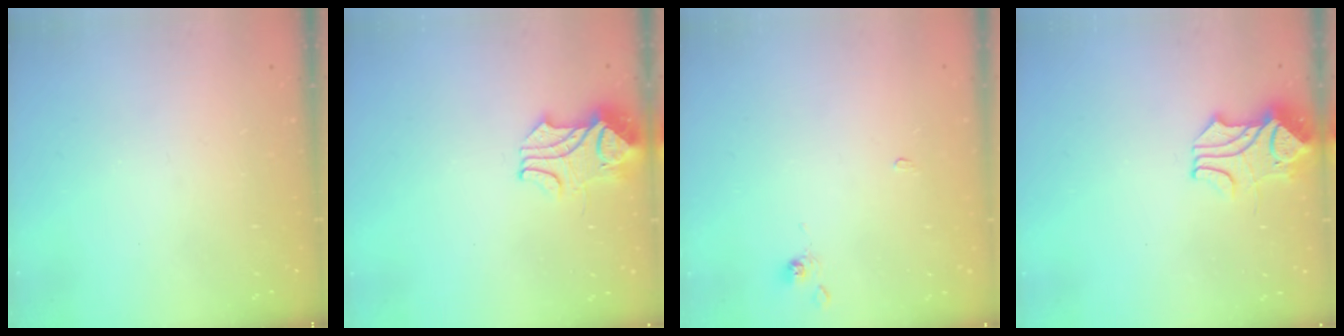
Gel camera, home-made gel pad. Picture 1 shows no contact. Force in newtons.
{"total": 2.4, "press": 2.2, "slide": 0.9}
{"total": 0.0}
{"total": 1.9, "press": 1.6, "slide": 1.0}